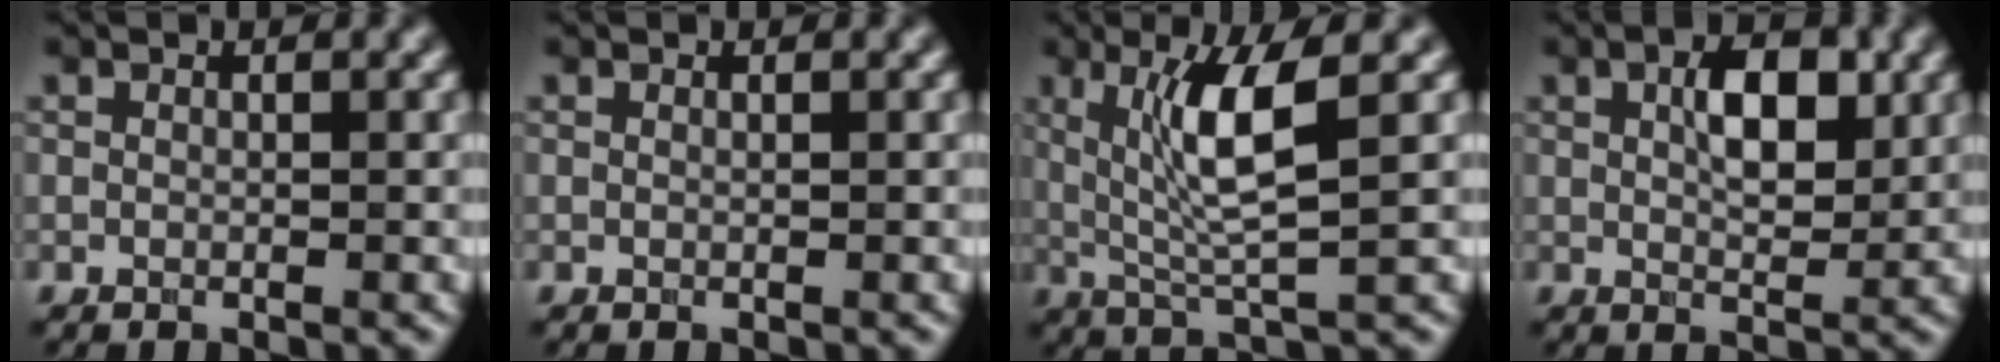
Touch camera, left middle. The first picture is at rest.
{"total": 0.0}
{"total": 5.7, "force": [1.1, 0.7, 5.5], "torque": [-0.115, -0.001, 0.038]}
{"total": 4.1, "force": [0.9, 1.8, 3.5], "torque": [-0.063, 0.008, 0.027]}